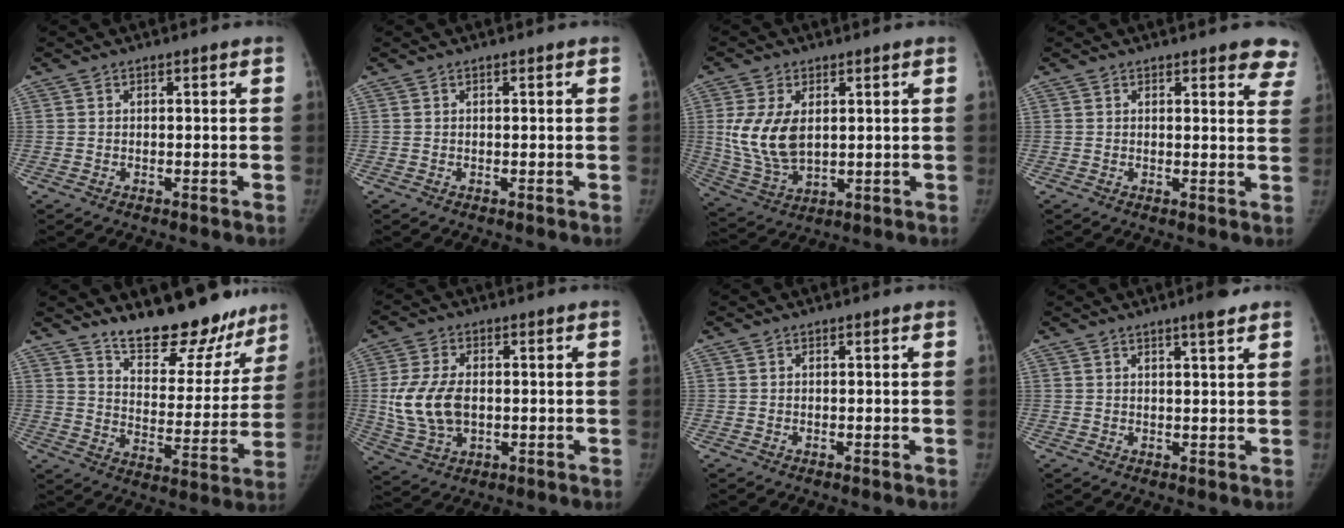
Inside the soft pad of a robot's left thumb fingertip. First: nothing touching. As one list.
[{"total": 0.0}, {"total": 11.3, "force": [1.8, 6.8, 8.9], "torque": [-0.175, -0.013, 0.047]}, {"total": 6.9, "force": [5.5, 2.3, 3.5], "torque": [-0.004, -0.025, 0.045]}, {"total": 18.7, "force": [15.0, 7.2, 8.6], "torque": [-0.067, -0.102, 0.229]}, {"total": 10.9, "force": [0.1, 7.0, 8.4], "torque": [-0.169, -0.003, 0.011]}, {"total": 0.0}, {"total": 3.2, "force": [2.3, 0.2, 2.2], "torque": [-0.032, -0.015, 0.034]}]